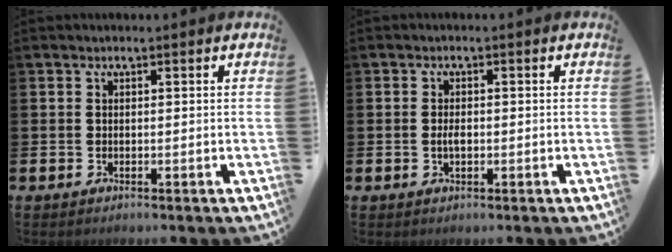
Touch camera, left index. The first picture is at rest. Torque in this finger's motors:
{"motor_torque": [0.18, -0.11, 0.04, 0.03]}